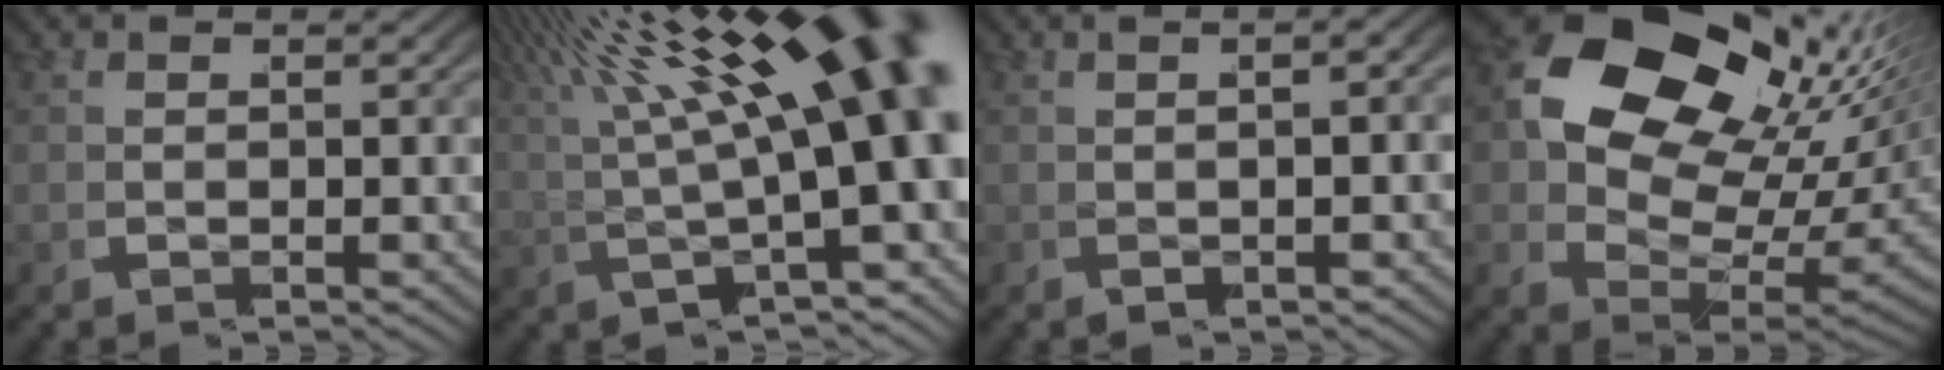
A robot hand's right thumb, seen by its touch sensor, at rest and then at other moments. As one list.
[{"total": 9.9, "force": [2.7, 4.2, 8.5], "torque": [-0.117, 0.012, 0.036]}, {"total": 5.3, "force": [0.9, 2.7, 4.4], "torque": [-0.047, 0.023, 0.001]}, {"total": 15.4, "force": [3.0, 10.5, 10.8], "torque": [-0.217, -0.028, 0.049]}]